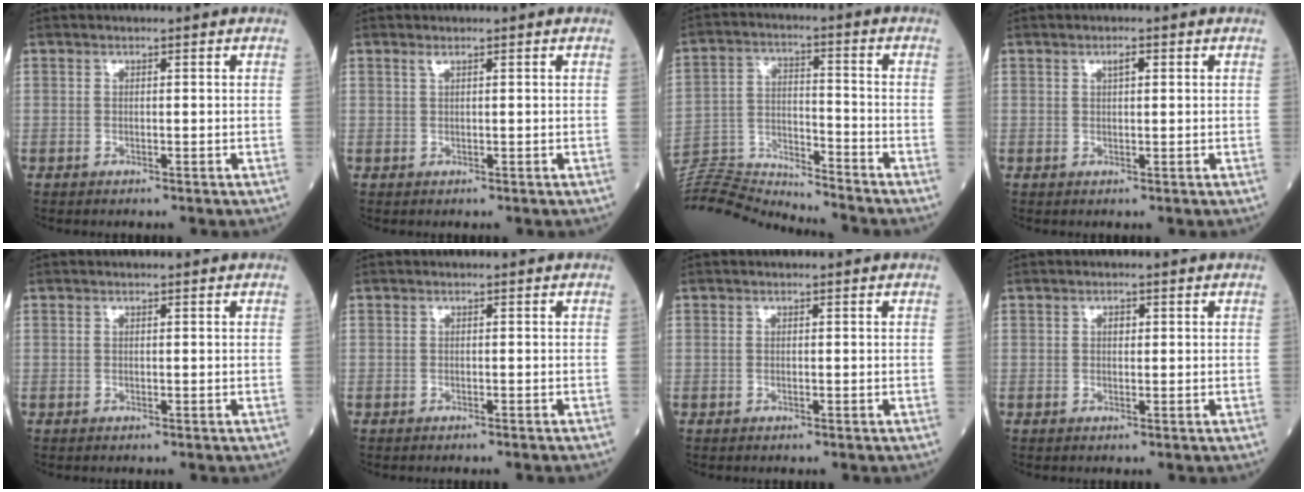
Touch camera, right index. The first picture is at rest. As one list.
[{"total": 0.6, "force": [0.4, 0.0, 0.5], "torque": [-0.015, 0.003, 0.011]}, {"total": 15.8, "force": [-15.7, -1.0, 2.0], "torque": [-0.045, 0.017, -0.266]}, {"total": 1.3, "force": [0.6, 0.4, 1.1], "torque": [-0.020, 0.001, 0.009]}, {"total": 0.0}, {"total": 1.2, "force": [-1.0, -0.2, 0.5], "torque": [-0.008, 0.001, -0.013]}, {"total": 0.0}, {"total": 1.0, "force": [0.2, 0.6, 0.7], "torque": [-0.011, 0.002, 0.002]}]